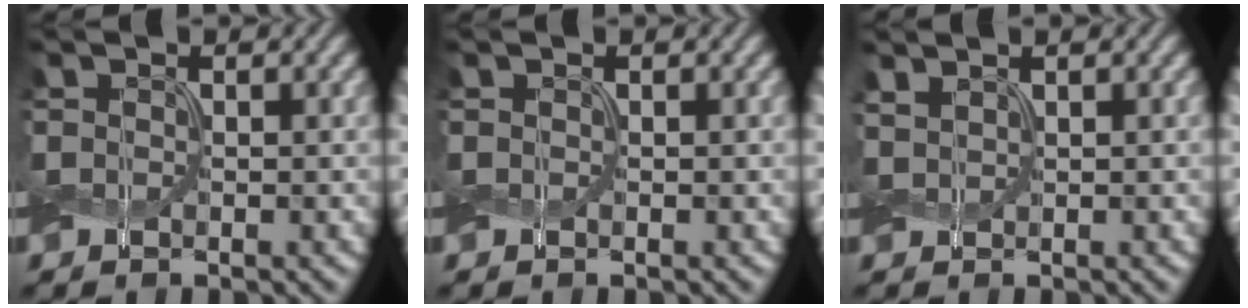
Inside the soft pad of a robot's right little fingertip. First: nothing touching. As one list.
[{"total": 0.0}, {"total": 1.0, "force": [0.8, 0.3, 0.5], "torque": [-0.012, 0.006, 0.017]}]